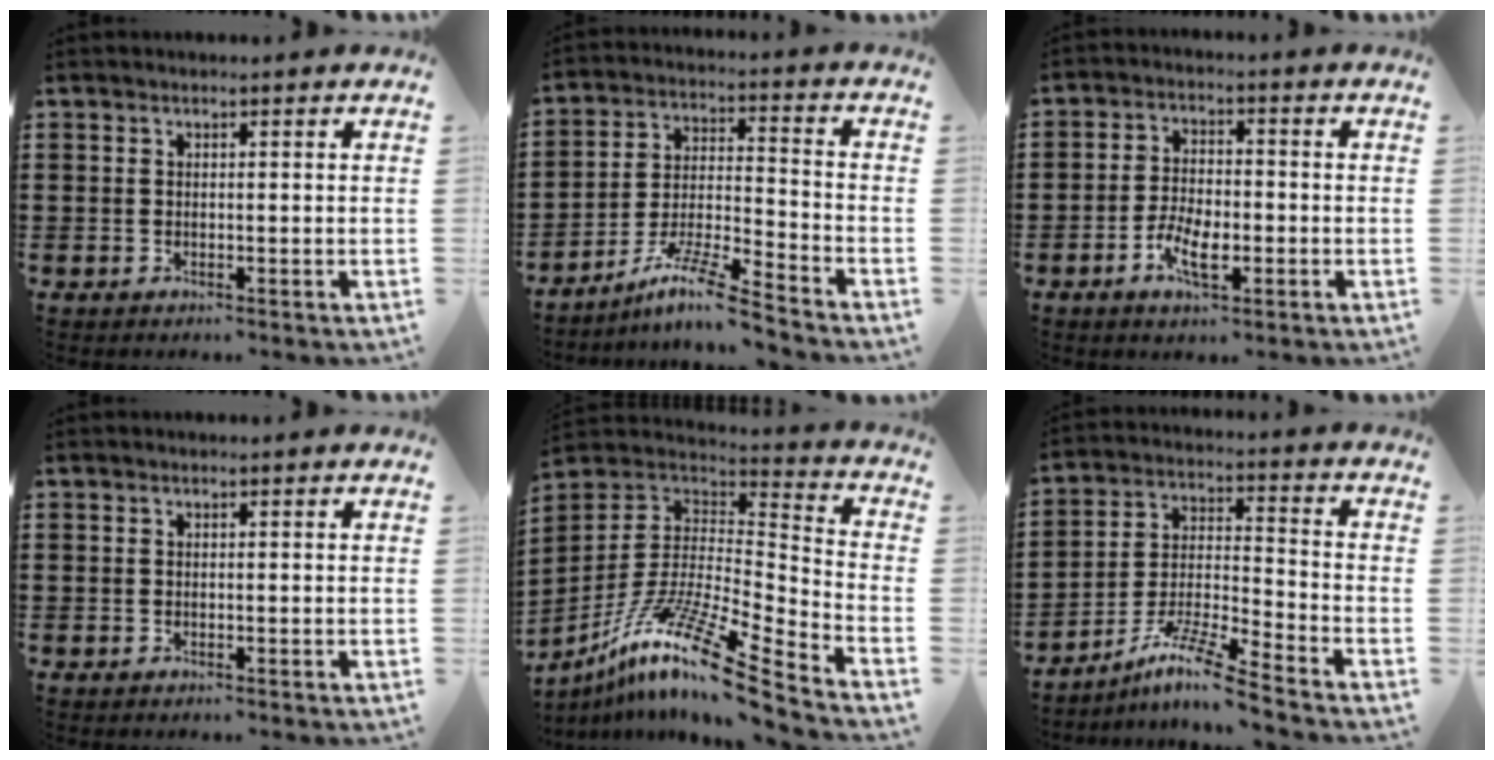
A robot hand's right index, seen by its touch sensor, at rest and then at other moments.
{"total": 9.4, "force": [-7.7, 0.2, 5.3], "torque": [-0.107, 0.002, -0.153]}
{"total": 5.7, "force": [-2.3, 2.6, 4.5], "torque": [-0.095, 0.002, -0.045]}
{"total": 0.0}
{"total": 14.3, "force": [-9.8, 1.2, 10.3], "torque": [-0.202, 0.009, -0.188]}
{"total": 9.4, "force": [-7.6, 0.3, 5.5], "torque": [-0.111, 0.001, -0.151]}